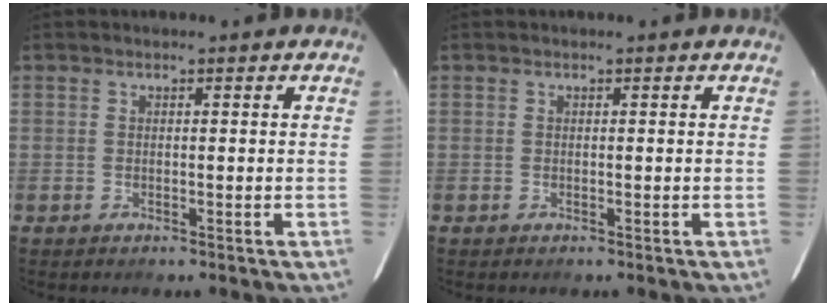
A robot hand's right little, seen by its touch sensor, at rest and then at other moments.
{"total": 0.0}